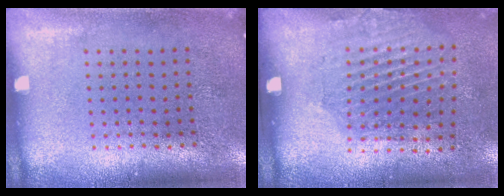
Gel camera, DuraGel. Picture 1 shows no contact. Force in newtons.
{"total": 2.0, "press": 1.2, "slide": 1.6}